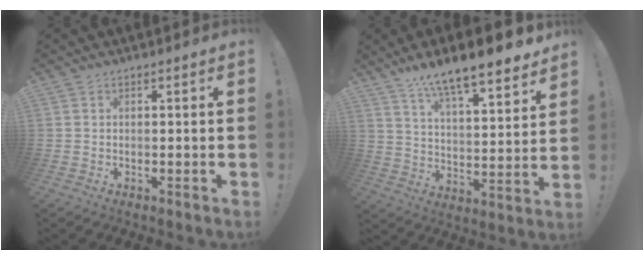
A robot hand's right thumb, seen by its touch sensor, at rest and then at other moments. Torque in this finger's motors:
{"motor_torque": [-0.71, 2.80, 1.57, 1.19, 0.41]}